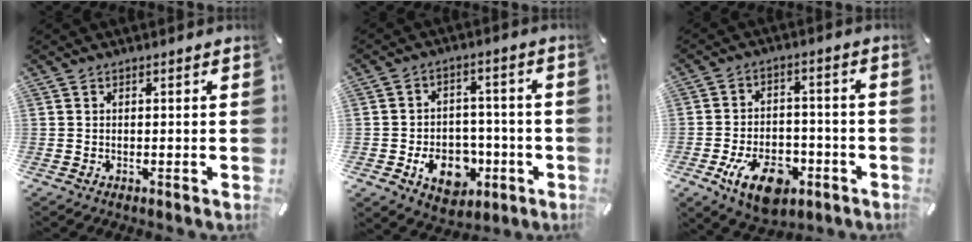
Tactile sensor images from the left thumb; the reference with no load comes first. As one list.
[{"total": 11.3, "force": [-3.9, 8.6, 6.3], "torque": [-0.100, 0.021, -0.063]}, {"total": 12.6, "force": [-6.0, 7.5, 8.3], "torque": [-0.142, 0.025, -0.104]}]